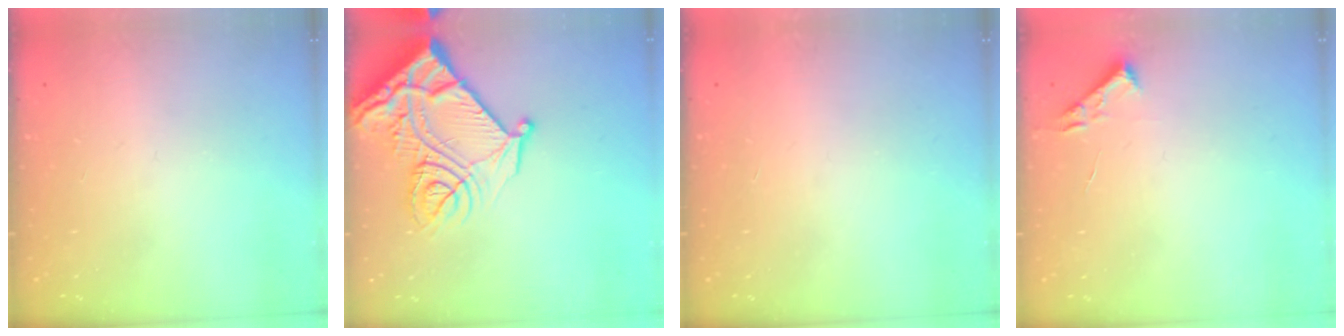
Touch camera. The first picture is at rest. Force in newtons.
{"total": 22.5, "press": 22.3, "slide": 2.7}
{"total": 1.6, "press": 1.6, "slide": 0.1}
{"total": 2.7, "press": 2.7, "slide": 0.4}